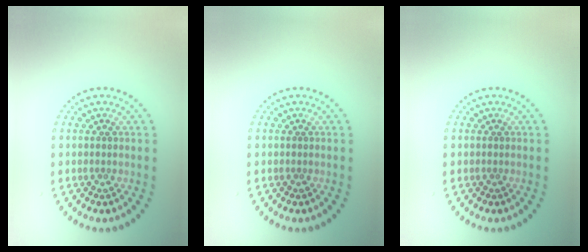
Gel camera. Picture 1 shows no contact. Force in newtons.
{"total": 0.0}
{"total": 0.0}